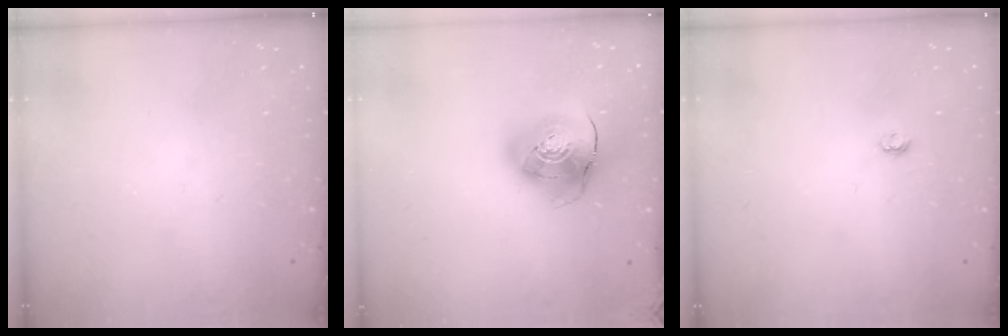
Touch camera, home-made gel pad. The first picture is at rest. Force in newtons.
{"total": 14.4, "press": 14.2, "slide": 2.1}
{"total": 2.9, "press": 2.9, "slide": 0.4}